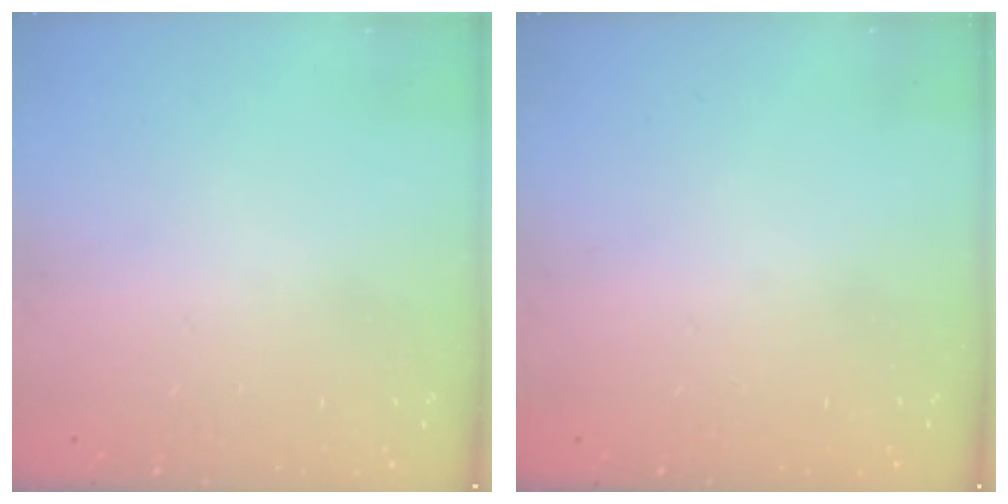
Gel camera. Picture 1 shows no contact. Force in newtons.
{"total": 3.0, "press": 2.9, "slide": 1.0}